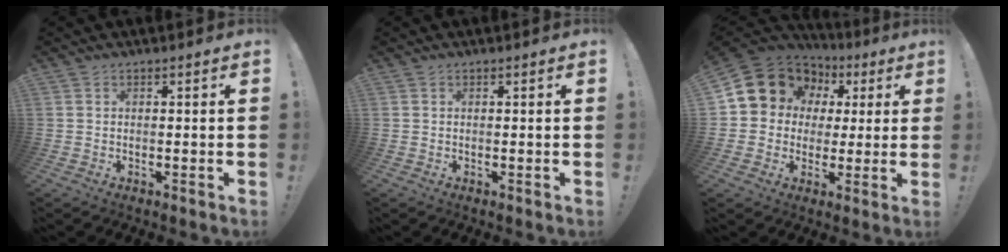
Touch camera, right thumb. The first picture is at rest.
{"total": 0.0}
{"total": 12.0, "force": [5.3, 10.0, 4.1], "torque": [-0.062, -0.032, 0.110]}